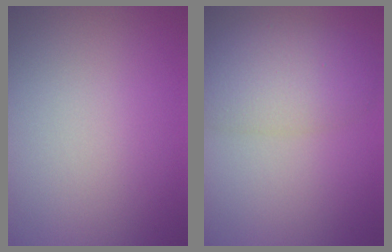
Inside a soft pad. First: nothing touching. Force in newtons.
{"total": 5.5, "press": 5.5, "slide": 0.1}